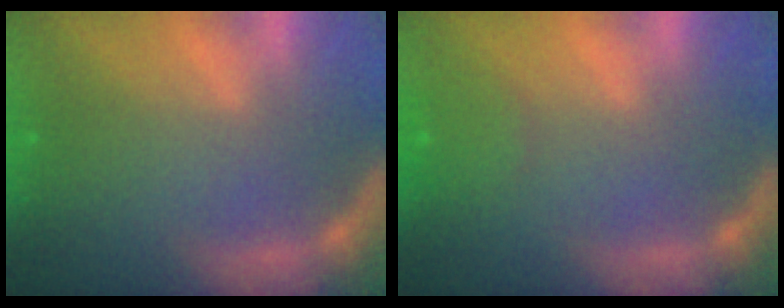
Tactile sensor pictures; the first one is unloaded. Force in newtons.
{"total": 1.9}